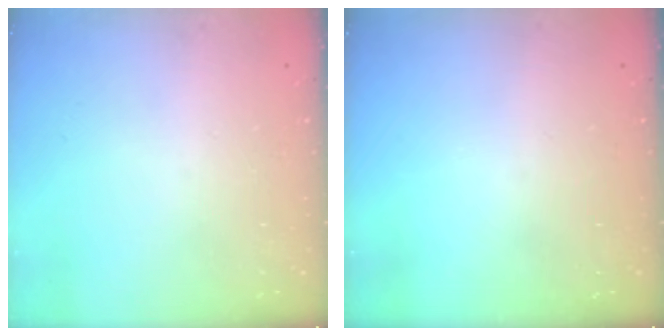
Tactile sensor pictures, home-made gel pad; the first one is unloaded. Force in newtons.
{"total": 0.0}